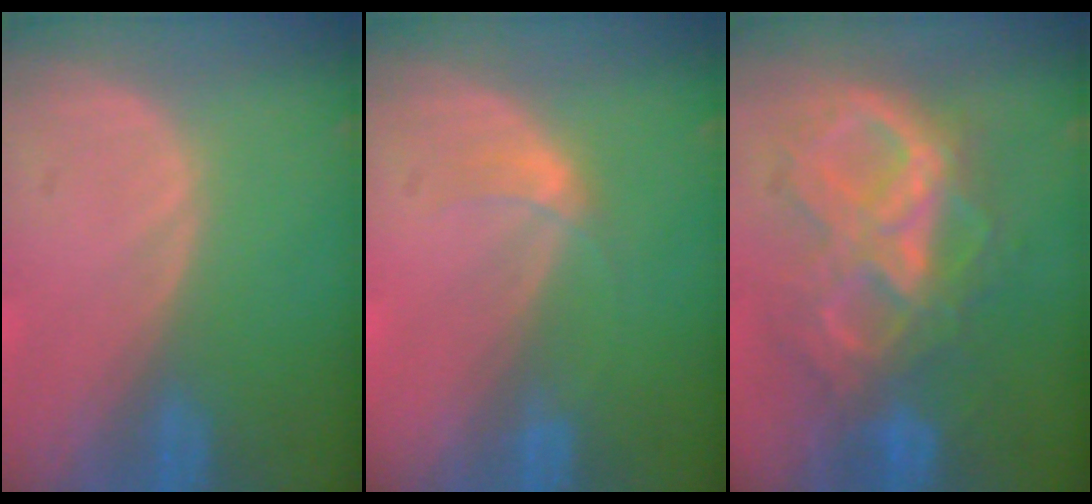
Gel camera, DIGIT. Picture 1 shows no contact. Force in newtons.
{"total": 1.7, "press": 1.7, "slide": 0.2}
{"total": 10.6, "press": 10.6, "slide": 1.0}